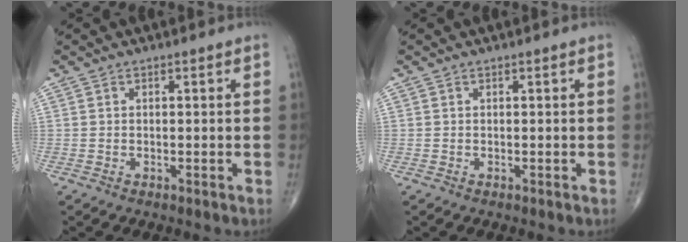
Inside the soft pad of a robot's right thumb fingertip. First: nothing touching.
{"total": 0.0}